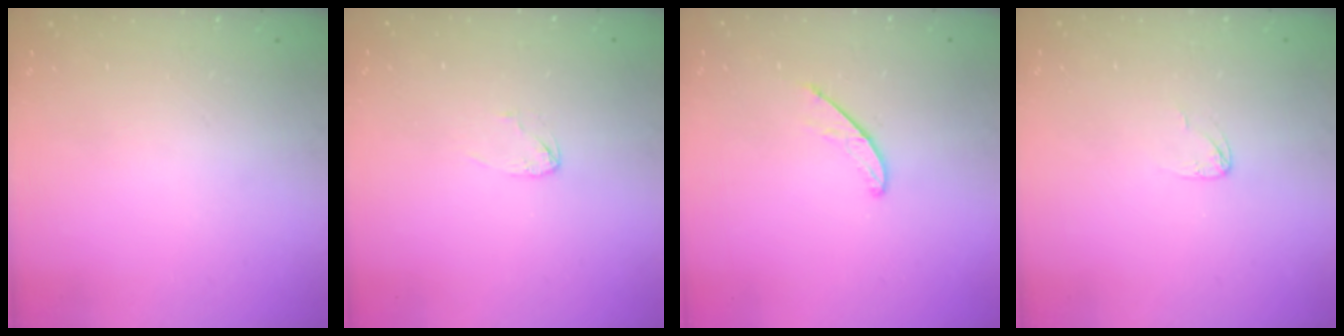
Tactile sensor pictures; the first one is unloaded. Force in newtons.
{"total": 3.0, "press": 3.0, "slide": 0.2}
{"total": 5.0, "press": 5.0, "slide": 0.4}
{"total": 2.6, "press": 2.6, "slide": 0.1}